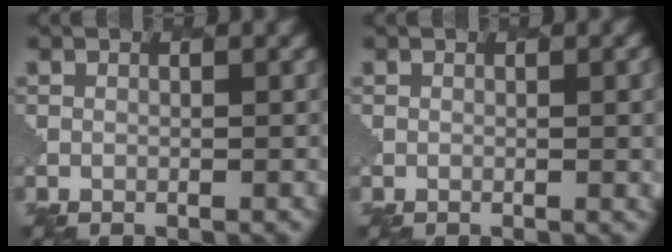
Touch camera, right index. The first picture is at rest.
{"total": 2.5, "force": [0.2, 0.9, 2.3], "torque": [-0.015, 0.004, -0.001]}